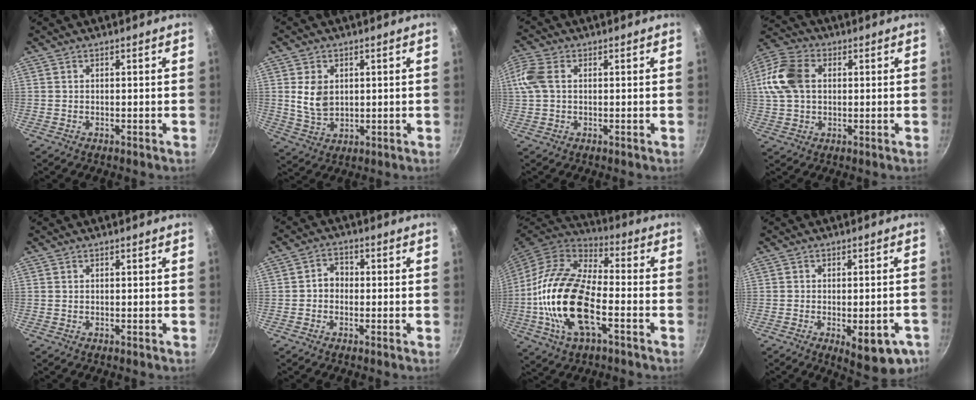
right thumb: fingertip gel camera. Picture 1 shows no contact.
{"total": 6.3, "force": [1.2, 4.6, 4.1], "torque": [-0.058, -0.011, 0.036]}
{"total": 5.9, "force": [1.1, 3.8, 4.4], "torque": [-0.126, 0.018, 0.021]}
{"total": 11.8, "force": [1.9, 8.2, 8.2], "torque": [-0.167, 0.019, 0.032]}
{"total": 0.0}
{"total": 3.5, "force": [-0.5, 2.9, 2.0], "torque": [-0.016, 0.017, -0.016]}
{"total": 21.9, "force": [-5.3, 10.6, 18.4], "torque": [-0.375, 0.023, -0.098]}
{"total": 10.1, "force": [-4.5, 4.2, 8.1], "torque": [-0.091, 0.016, -0.049]}